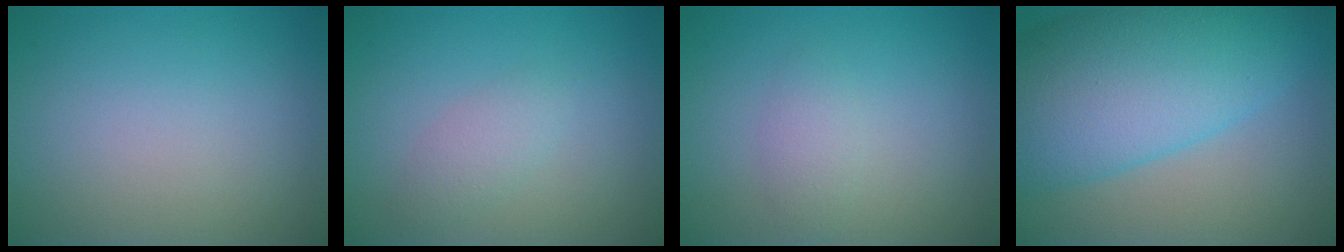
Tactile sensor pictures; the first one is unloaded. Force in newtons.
{"total": 1.7, "press": 1.7, "slide": 0.0}
{"total": 1.6, "press": 1.6, "slide": 0.0}
{"total": 12.1, "press": 12.1, "slide": 0.1}